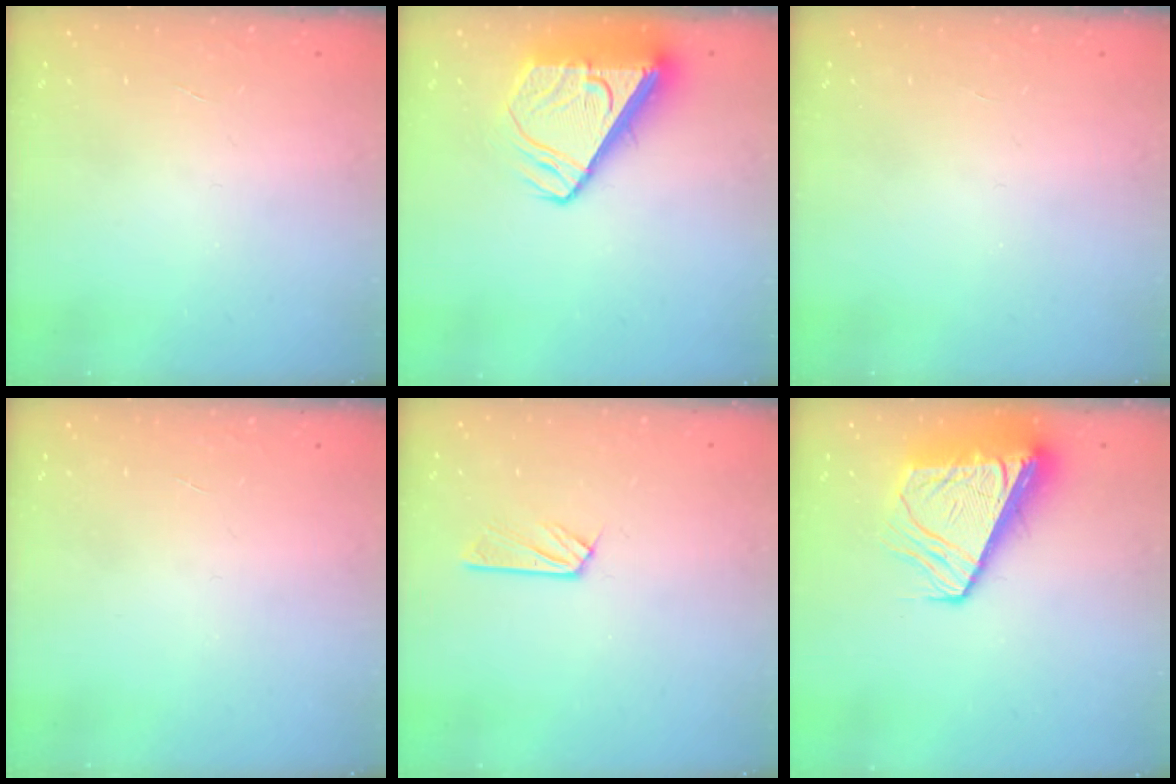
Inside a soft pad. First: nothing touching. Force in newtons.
{"total": 11.0, "press": 11.0, "slide": 1.1}
{"total": 0.0}
{"total": 0.0}
{"total": 5.0, "press": 4.9, "slide": 0.6}
{"total": 12.4, "press": 12.3, "slide": 1.4}